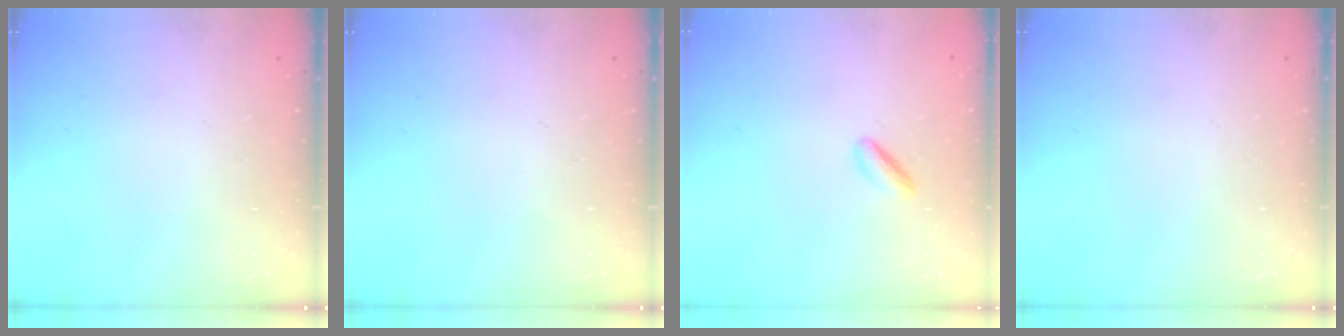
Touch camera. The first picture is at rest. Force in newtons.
{"total": 0.0}
{"total": 3.0, "press": 2.9, "slide": 0.8}
{"total": 0.0}